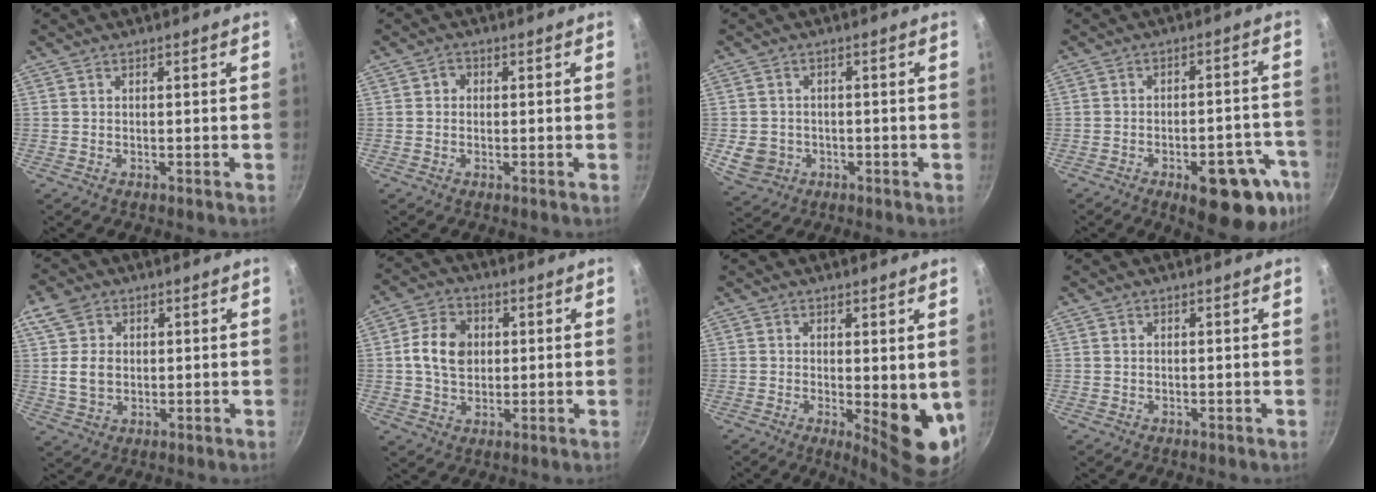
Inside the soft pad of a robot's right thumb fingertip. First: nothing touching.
{"total": 1.5, "force": [0.0, 1.4, 0.6], "torque": [-0.007, 0.005, -0.004]}
{"total": 5.8, "force": [-1.4, 5.1, 2.4], "torque": [-0.036, 0.013, -0.013]}
{"total": 15.7, "force": [-7.8, 6.5, 12.0], "torque": [-0.089, 0.036, -0.094]}
{"total": 7.6, "force": [1.4, 5.8, 4.6], "torque": [-0.068, -0.007, 0.023]}
{"total": 9.2, "force": [1.2, 7.0, 5.9], "torque": [-0.088, 0.009, 0.012]}
{"total": 9.7, "force": [-0.6, 3.4, 9.1], "torque": [-0.102, -0.020, 0.002]}
{"total": 0.0}